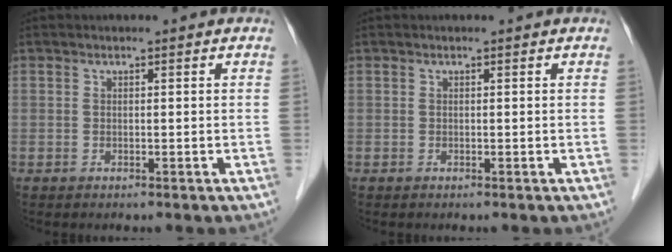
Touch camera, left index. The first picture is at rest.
{"total": 0.0}